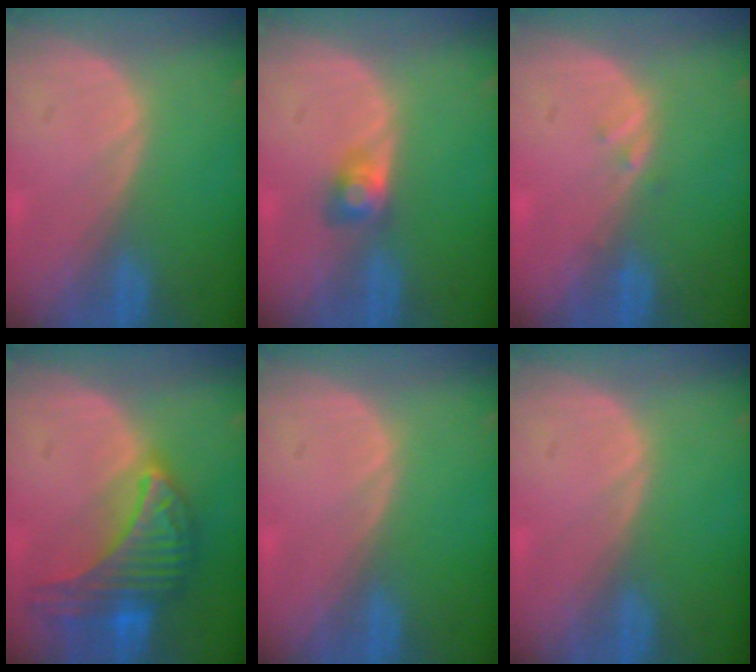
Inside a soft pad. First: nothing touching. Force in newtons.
{"total": 2.6, "press": 2.5, "slide": 0.7}
{"total": 1.0, "press": 0.9, "slide": 0.5}
{"total": 9.9, "press": 9.9, "slide": 0.6}
{"total": 0.0}
{"total": 0.0}